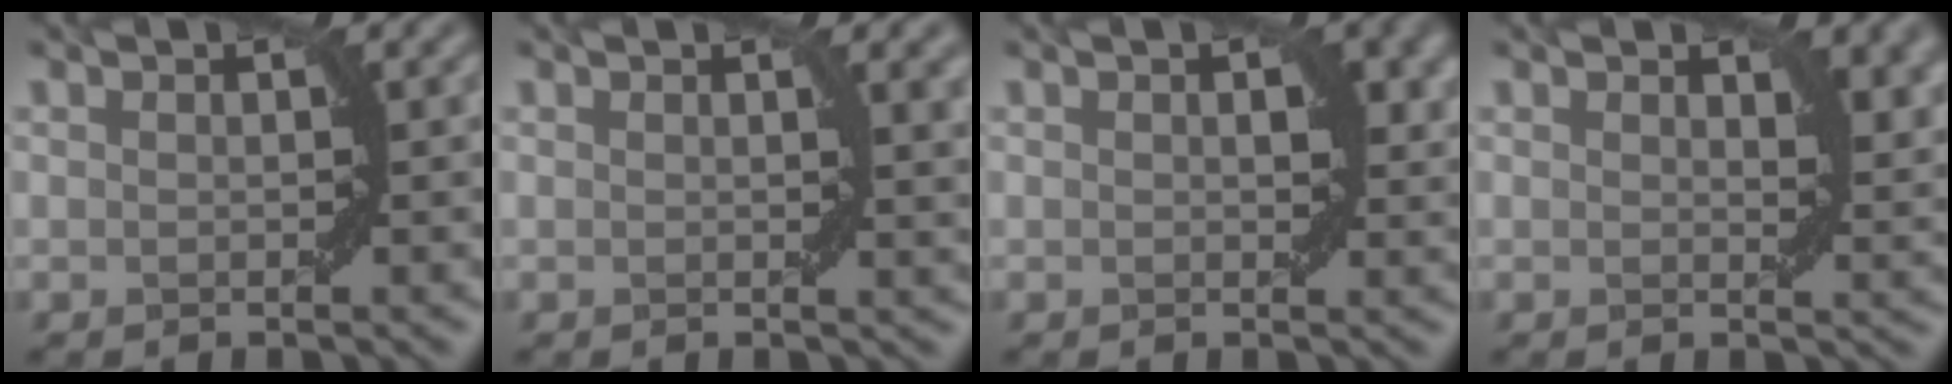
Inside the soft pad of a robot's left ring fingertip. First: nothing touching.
{"total": 2.4, "force": [0.9, 0.5, 2.2], "torque": [-0.021, -0.001, 0.014]}
{"total": 2.5, "force": [0.6, 1.3, 2.0], "torque": [-0.021, -0.002, 0.012]}
{"total": 3.3, "force": [1.8, 1.4, 2.4], "torque": [-0.031, -0.006, 0.029]}